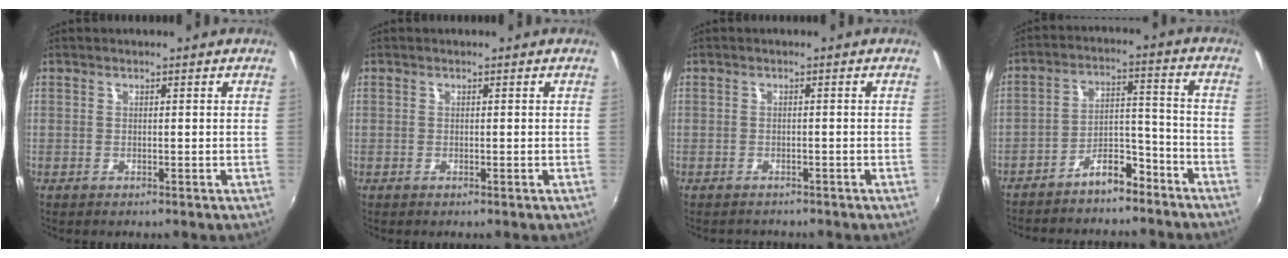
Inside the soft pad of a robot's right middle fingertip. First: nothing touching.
{"total": 0.0}
{"total": 2.2, "force": [-1.8, 1.2, 0.2], "torque": [-0.008, -0.002, -0.027]}
{"total": 11.0, "force": [-9.3, 4.2, 4.1], "torque": [-0.081, 0.050, -0.132]}